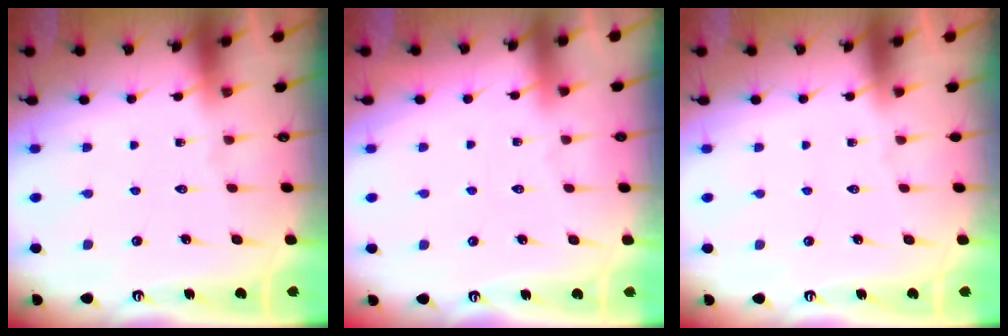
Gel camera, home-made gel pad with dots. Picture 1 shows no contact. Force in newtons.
{"total": 3.4, "press": 3.4, "slide": 0.5}
{"total": 0.0}